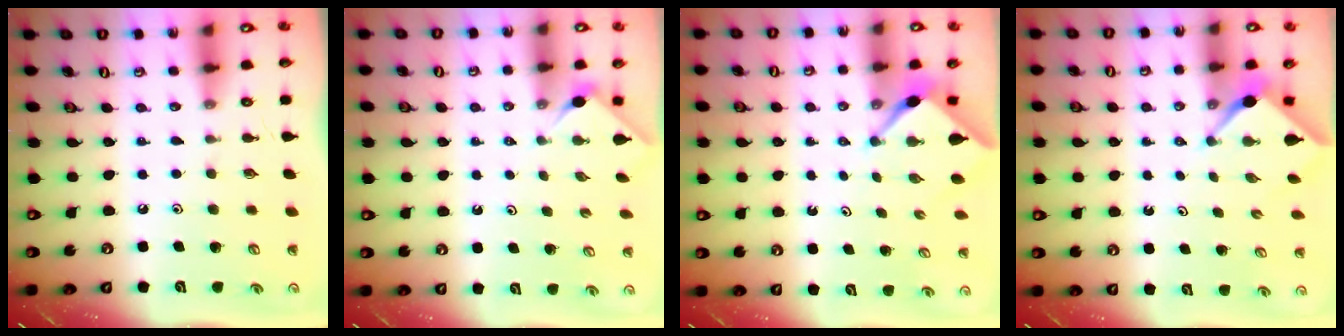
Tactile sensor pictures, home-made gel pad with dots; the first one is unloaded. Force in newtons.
{"total": 1.9, "press": 1.8, "slide": 0.4}
{"total": 2.2, "press": 2.2, "slide": 0.3}
{"total": 2.4, "press": 2.4, "slide": 0.3}